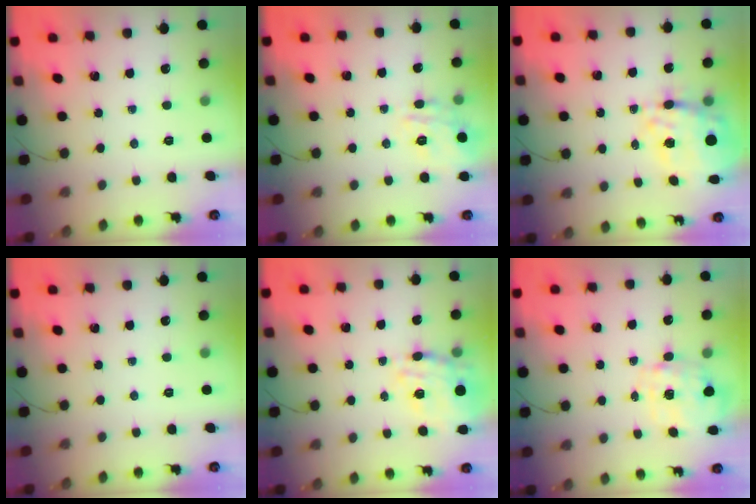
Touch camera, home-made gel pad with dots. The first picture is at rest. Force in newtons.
{"total": 14.1, "press": 14.1, "slide": 0.6}
{"total": 14.3, "press": 13.5, "slide": 4.9}
{"total": 0.0}
{"total": 15.7, "press": 15.4, "slide": 3.1}
{"total": 2.9, "press": 2.7, "slide": 0.9}